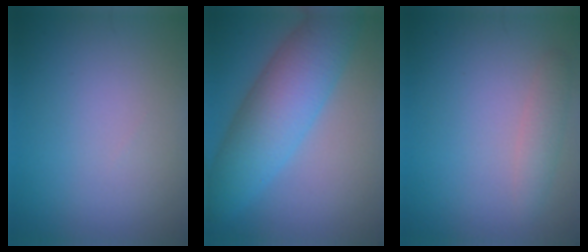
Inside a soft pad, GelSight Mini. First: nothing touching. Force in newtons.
{"total": 8.0, "press": 8.0, "slide": 0.1}
{"total": 1.7, "press": 1.7, "slide": 0.0}